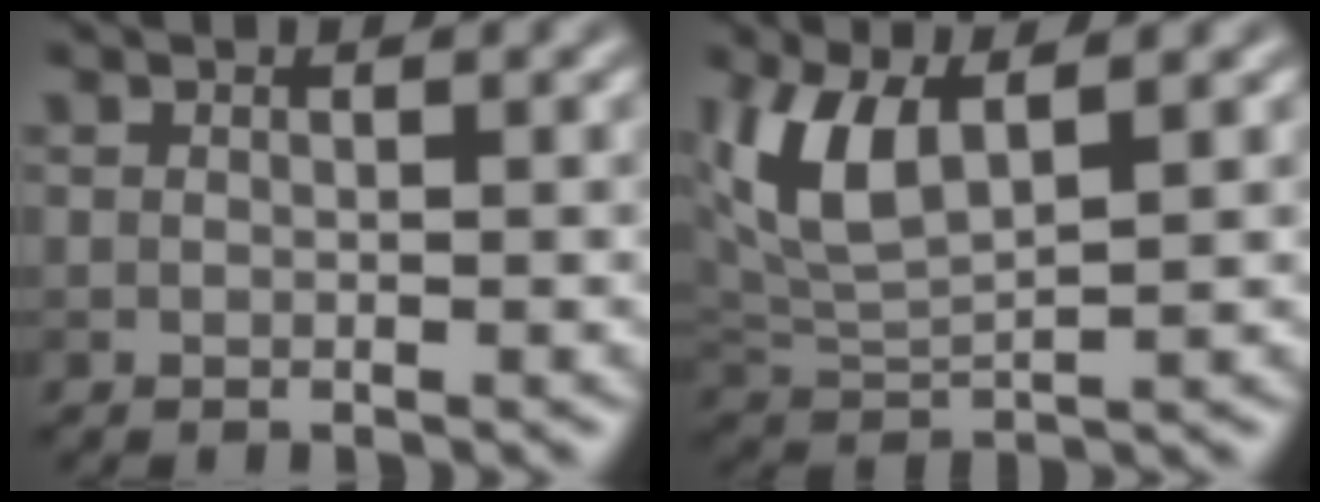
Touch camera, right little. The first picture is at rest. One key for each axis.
{"total": 5.6, "fx": 2.5, "fy": 2.2, "fz": 4.5, "tx": -0.109, "ty": 0.002, "tz": 0.053}